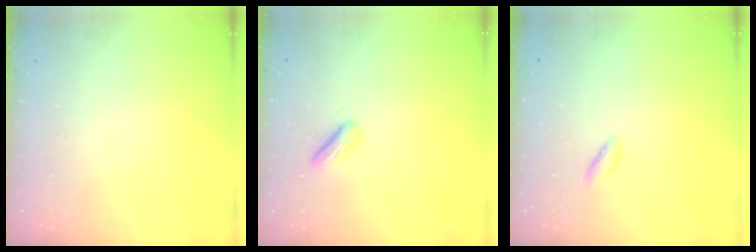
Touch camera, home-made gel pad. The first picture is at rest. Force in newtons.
{"total": 3.5, "press": 3.4, "slide": 0.5}
{"total": 3.3, "press": 3.0, "slide": 1.2}